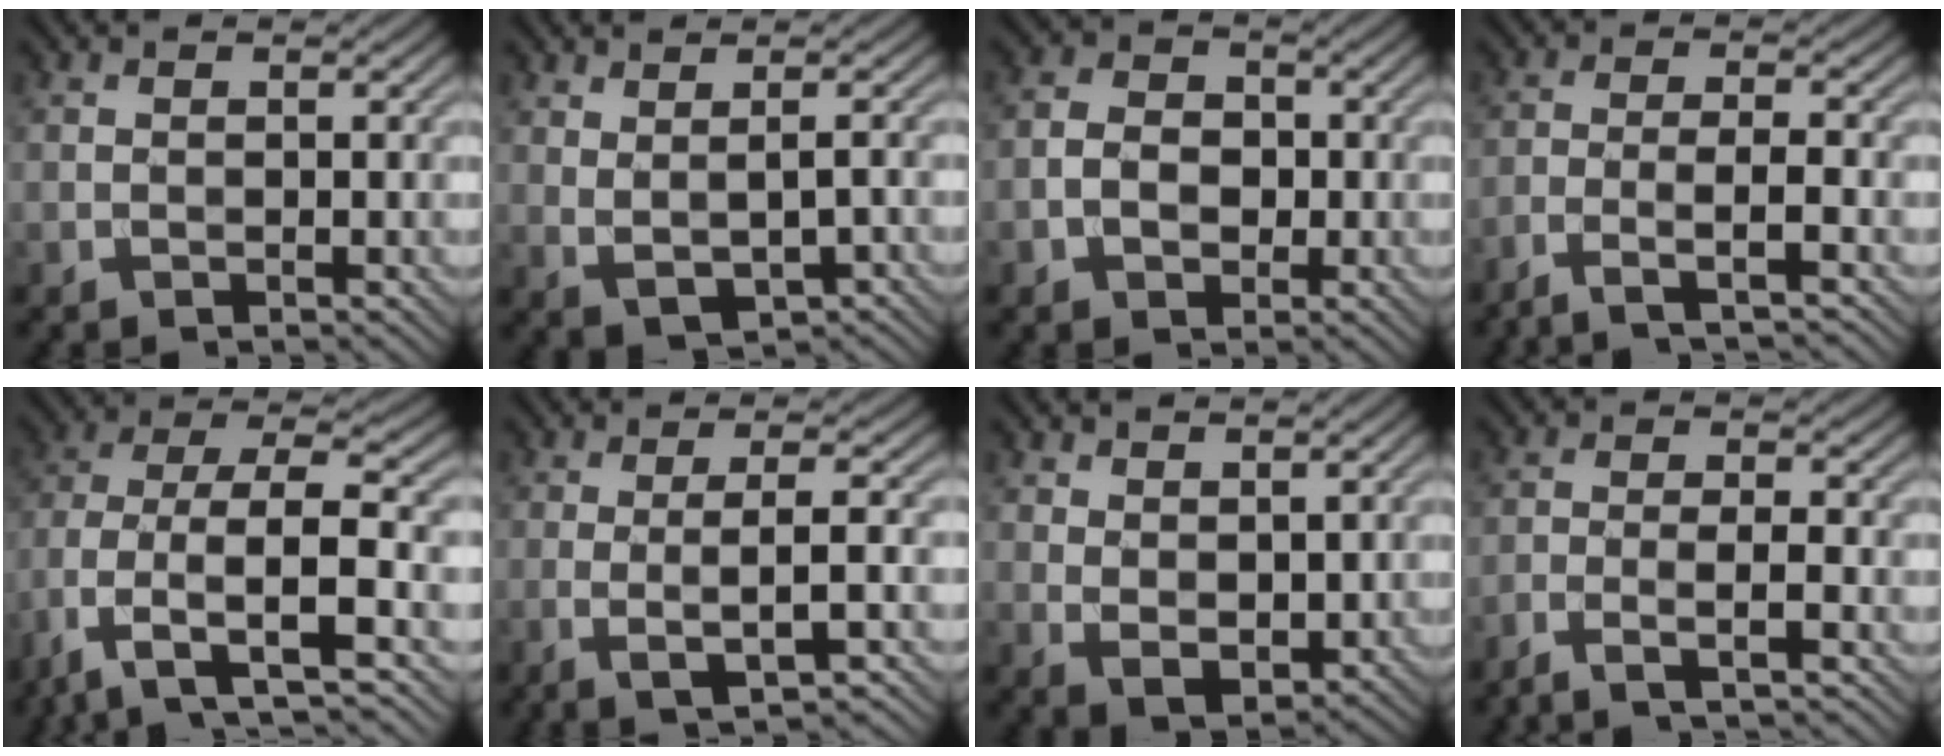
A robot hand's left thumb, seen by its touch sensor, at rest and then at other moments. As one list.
[{"total": 3.5, "force": [0.5, 1.4, 3.1], "torque": [-0.064, -0.002, 0.018]}, {"total": 4.0, "force": [-1.1, 3.1, 2.3], "torque": [-0.038, -0.003, -0.028]}, {"total": 4.3, "force": [-2.8, 0.6, 3.3], "torque": [-0.052, 0.007, -0.066]}, {"total": 10.8, "force": [-3.3, 5.1, 9.0], "torque": [-0.186, -0.008, -0.070]}, {"total": 5.2, "force": [-0.8, 0.9, 5.1], "torque": [-0.087, 0.007, -0.020]}, {"total": 3.8, "force": [1.8, 2.2, 2.5], "torque": [-0.054, -0.013, 0.042]}, {"total": 3.9, "force": [-2.6, 0.6, 2.8], "torque": [-0.044, 0.005, -0.061]}]